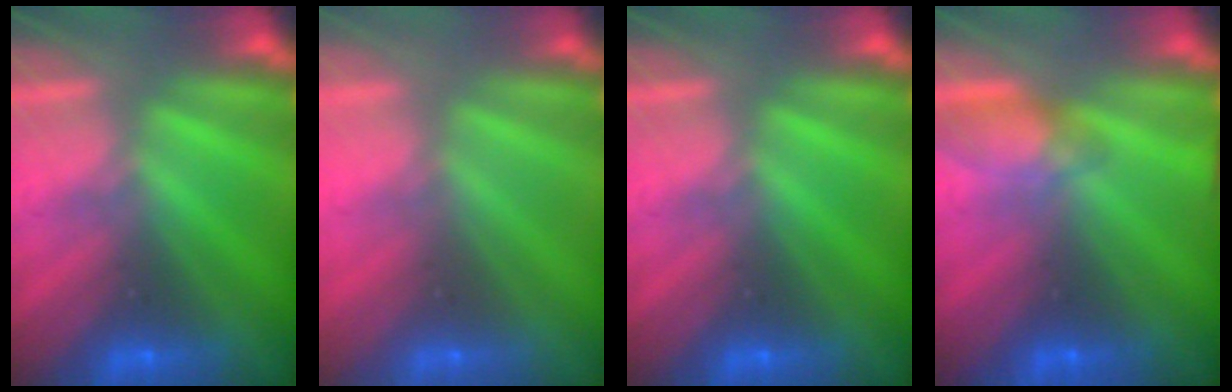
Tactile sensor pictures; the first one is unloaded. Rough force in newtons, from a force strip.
{"total": 2.8}
{"total": 0.0}
{"total": 4.6}